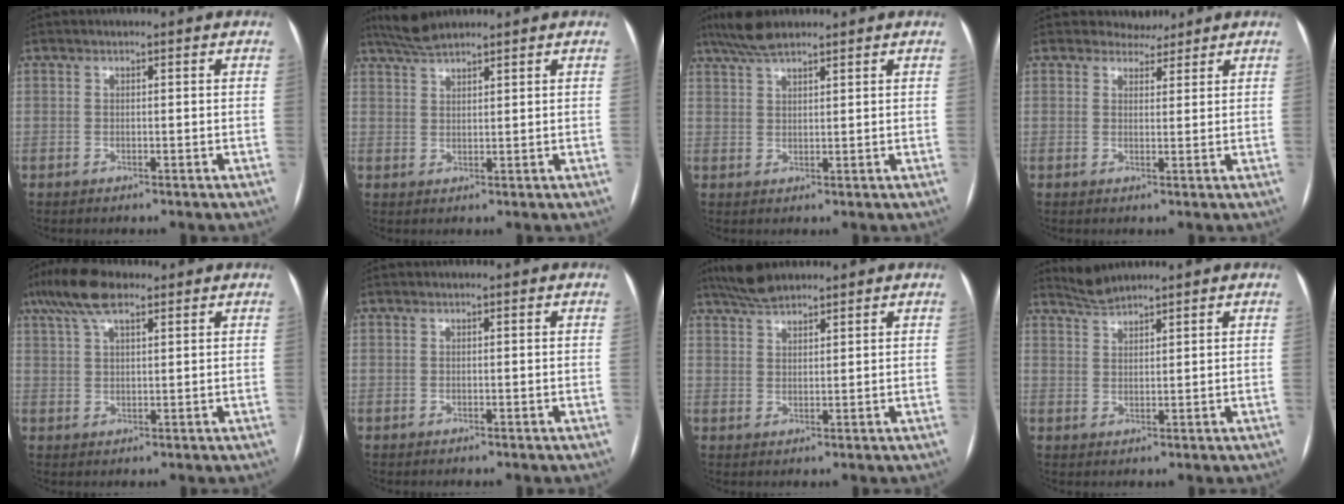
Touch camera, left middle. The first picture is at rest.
{"total": 4.4, "force": [4.0, 0.4, 1.7], "torque": [-0.040, 0.017, 0.082]}
{"total": 5.3, "force": [4.4, 1.0, 2.8], "torque": [-0.062, 0.021, 0.085]}
{"total": 2.9, "force": [2.6, 1.2, -0.1], "torque": [0.004, 0.002, 0.038]}
{"total": 8.5, "force": [5.6, 2.7, 5.8], "torque": [-0.121, 0.031, 0.103]}
{"total": 0.0}
{"total": 5.1, "force": [4.5, 1.2, 2.0], "torque": [-0.046, 0.019, 0.087]}
{"total": 3.1, "force": [3.1, -0.1, 0.1], "torque": [-0.009, 0.008, 0.065]}